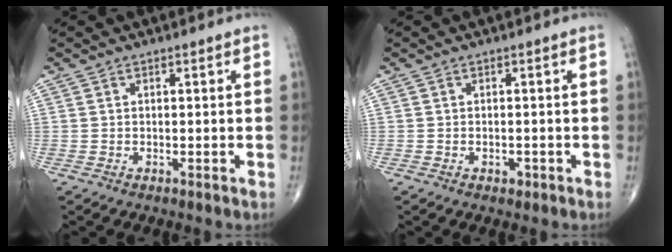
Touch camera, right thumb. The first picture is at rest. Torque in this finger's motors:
{"motor_torque": [-0.25, 0.09, 0.10, 0.18, 0.02]}